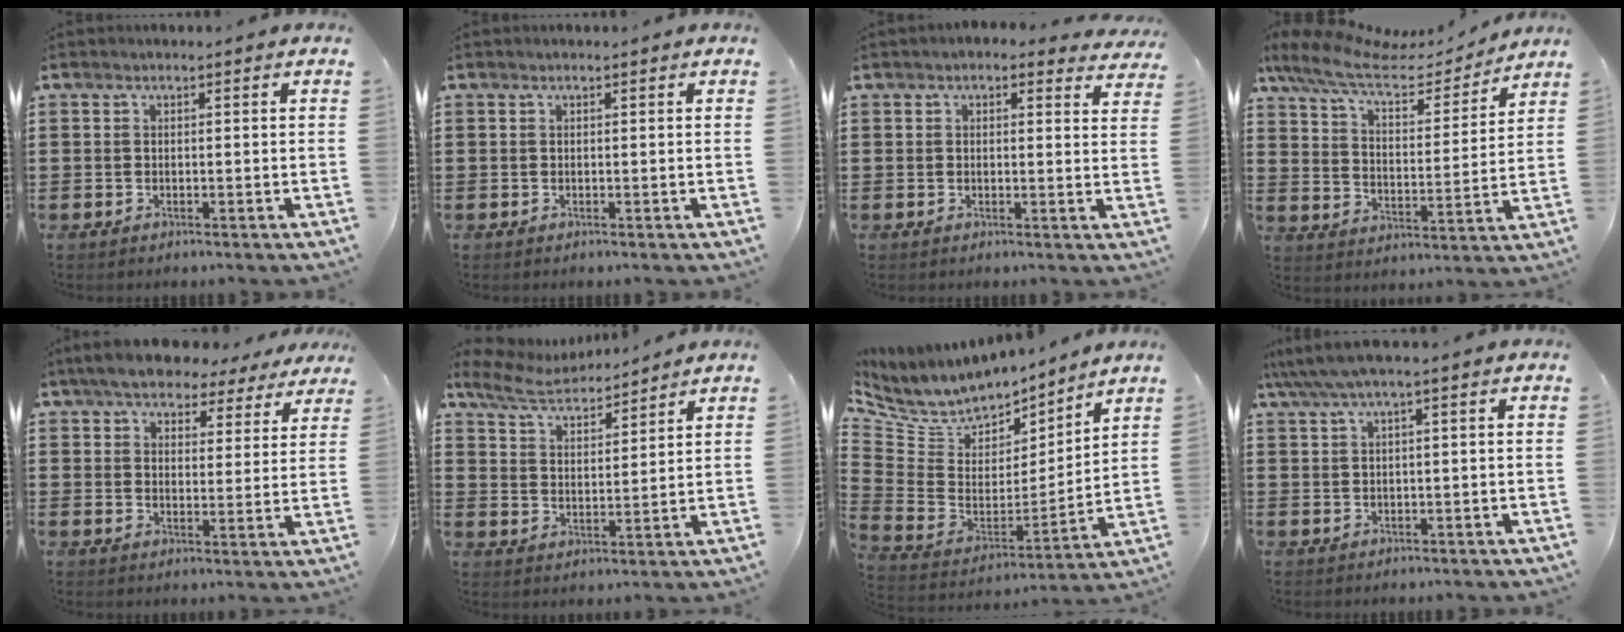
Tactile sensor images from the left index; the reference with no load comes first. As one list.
[{"total": 0.0}, {"total": 2.1, "force": [1.9, 0.7, 0.7], "torque": [-0.010, -0.003, 0.033]}, {"total": 9.6, "force": [7.4, 3.1, 5.3], "torque": [-0.132, -0.024, 0.126]}, {"total": 6.3, "force": [5.8, 1.6, 1.9], "torque": [-0.064, -0.012, 0.105]}, {"total": 6.6, "force": [6.1, 1.6, 2.2], "torque": [-0.072, -0.024, 0.107]}, {"total": 7.1, "force": [6.1, 3.3, 1.7], "torque": [-0.074, -0.048, 0.109]}, {"total": 2.4, "force": [1.1, 0.0, 2.1], "torque": [-0.050, -0.004, 0.016]}]